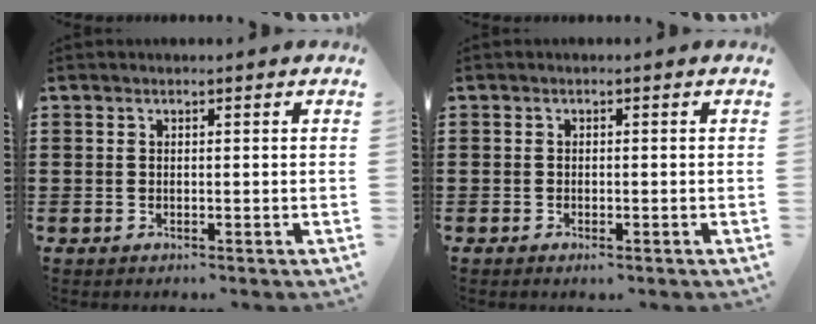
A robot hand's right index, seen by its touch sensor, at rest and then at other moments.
{"total": 0.7, "force": [-0.6, 0.1, 0.5], "torque": [-0.011, -0.006, -0.009]}